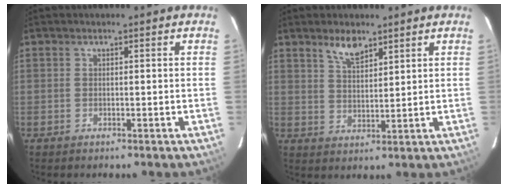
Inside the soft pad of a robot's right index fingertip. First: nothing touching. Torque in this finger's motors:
{"motor_torque": [0.11, 0.09, 0.18, 0.05]}